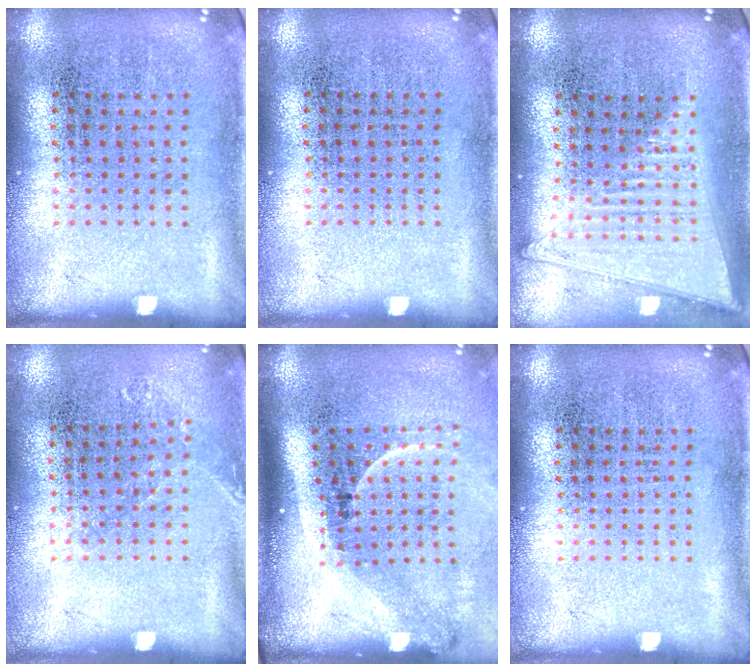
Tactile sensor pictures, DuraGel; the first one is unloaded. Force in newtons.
{"total": 0.0}
{"total": 1.7, "press": 1.6, "slide": 0.6}
{"total": 0.8, "press": 0.8, "slide": 0.1}
{"total": 2.2, "press": 1.5, "slide": 1.7}
{"total": 0.0}